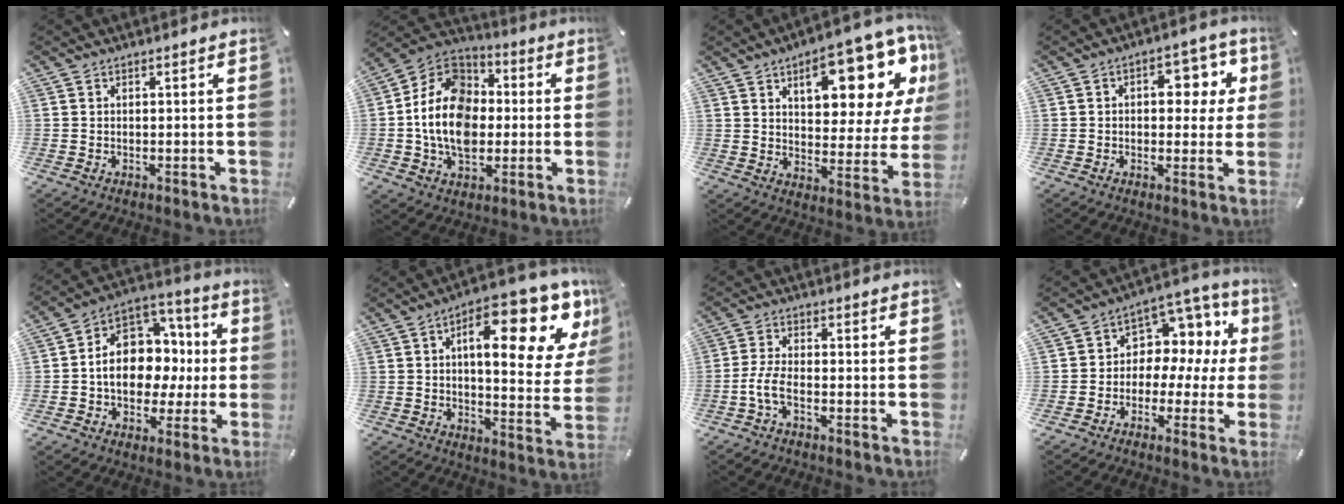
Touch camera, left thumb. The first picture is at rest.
{"total": 15.5, "force": [-2.1, 12.0, 9.5], "torque": [-0.226, 0.012, -0.045]}
{"total": 18.9, "force": [10.1, 8.7, 13.4], "torque": [-0.168, -0.065, 0.161]}
{"total": 9.8, "force": [2.0, 6.0, 7.4], "torque": [-0.085, -0.002, 0.025]}
{"total": 13.5, "force": [-1.2, 11.1, 7.5], "torque": [-0.133, -0.002, -0.015]}
{"total": 19.5, "force": [8.9, 7.3, 15.8], "torque": [-0.221, -0.060, 0.132]}
{"total": 5.0, "force": [-2.3, 1.7, 4.2], "torque": [-0.097, -0.004, -0.046]}
{"total": 9.4, "force": [1.1, 7.6, 5.4], "torque": [-0.082, -0.015, 0.022]}